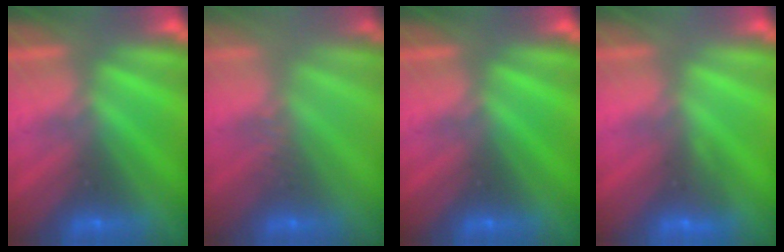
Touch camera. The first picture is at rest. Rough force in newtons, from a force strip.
{"total": 3.2}
{"total": 0.0}
{"total": 2.9}